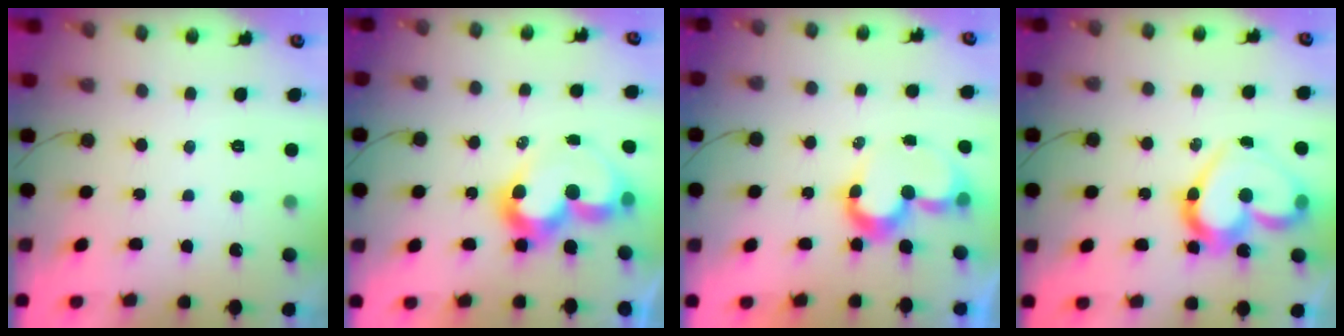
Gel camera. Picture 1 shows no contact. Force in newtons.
{"total": 11.2, "press": 11.1, "slide": 1.0}
{"total": 7.6, "press": 7.6, "slide": 0.6}
{"total": 16.6, "press": 16.4, "slide": 2.1}